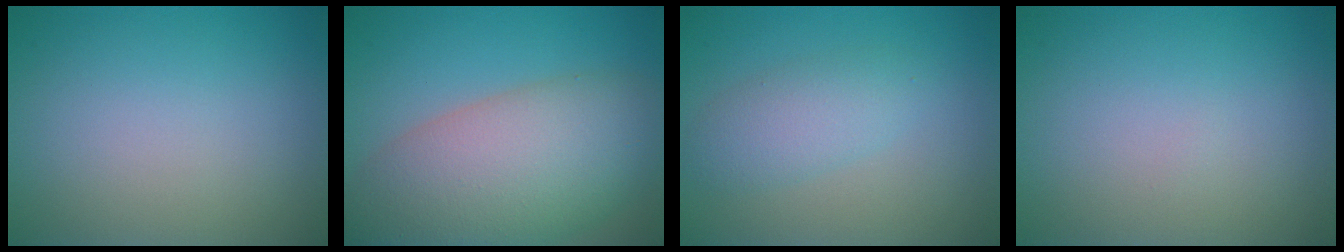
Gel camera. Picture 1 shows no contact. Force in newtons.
{"total": 11.2, "press": 11.2, "slide": 0.7}
{"total": 2.9, "press": 2.9, "slide": 0.1}
{"total": 0.0}